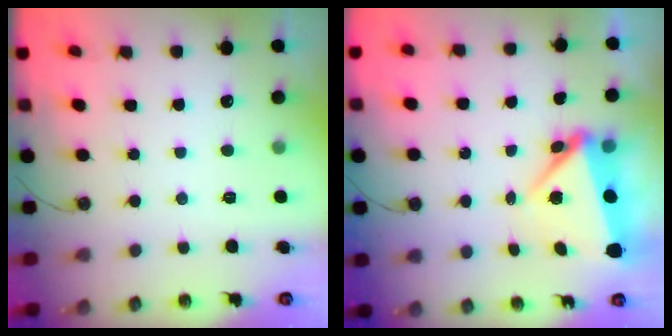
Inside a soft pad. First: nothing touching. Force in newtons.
{"total": 8.7, "press": 6.8, "slide": 5.4}